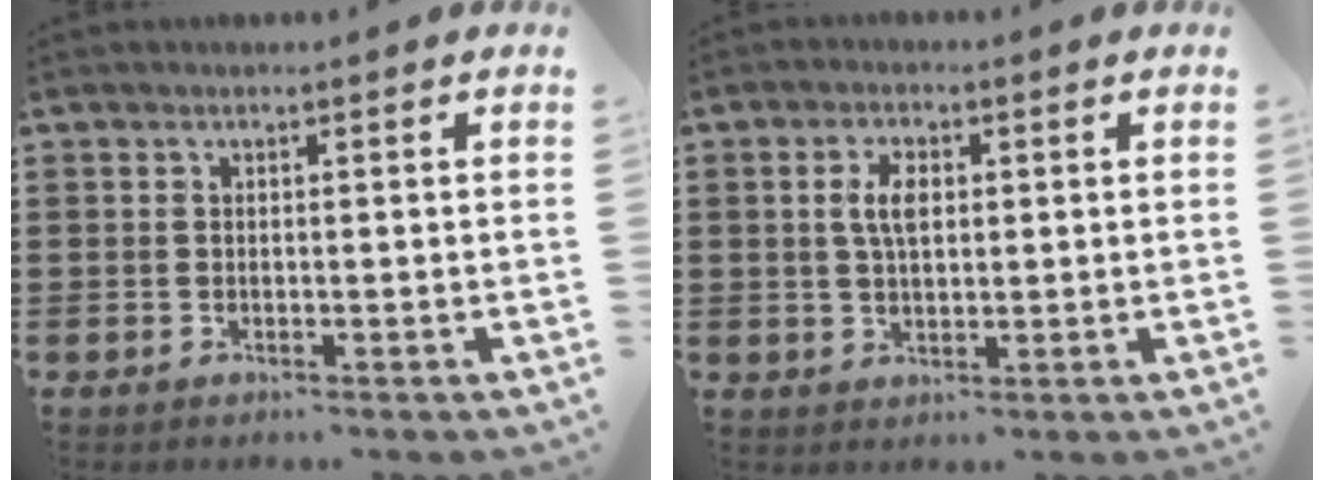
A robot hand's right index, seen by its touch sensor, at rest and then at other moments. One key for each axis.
{"total": 4.3, "fx": 0.8, "fy": 2.0, "fz": 3.7, "tx": -0.078, "ty": 0.012, "tz": 0.012}